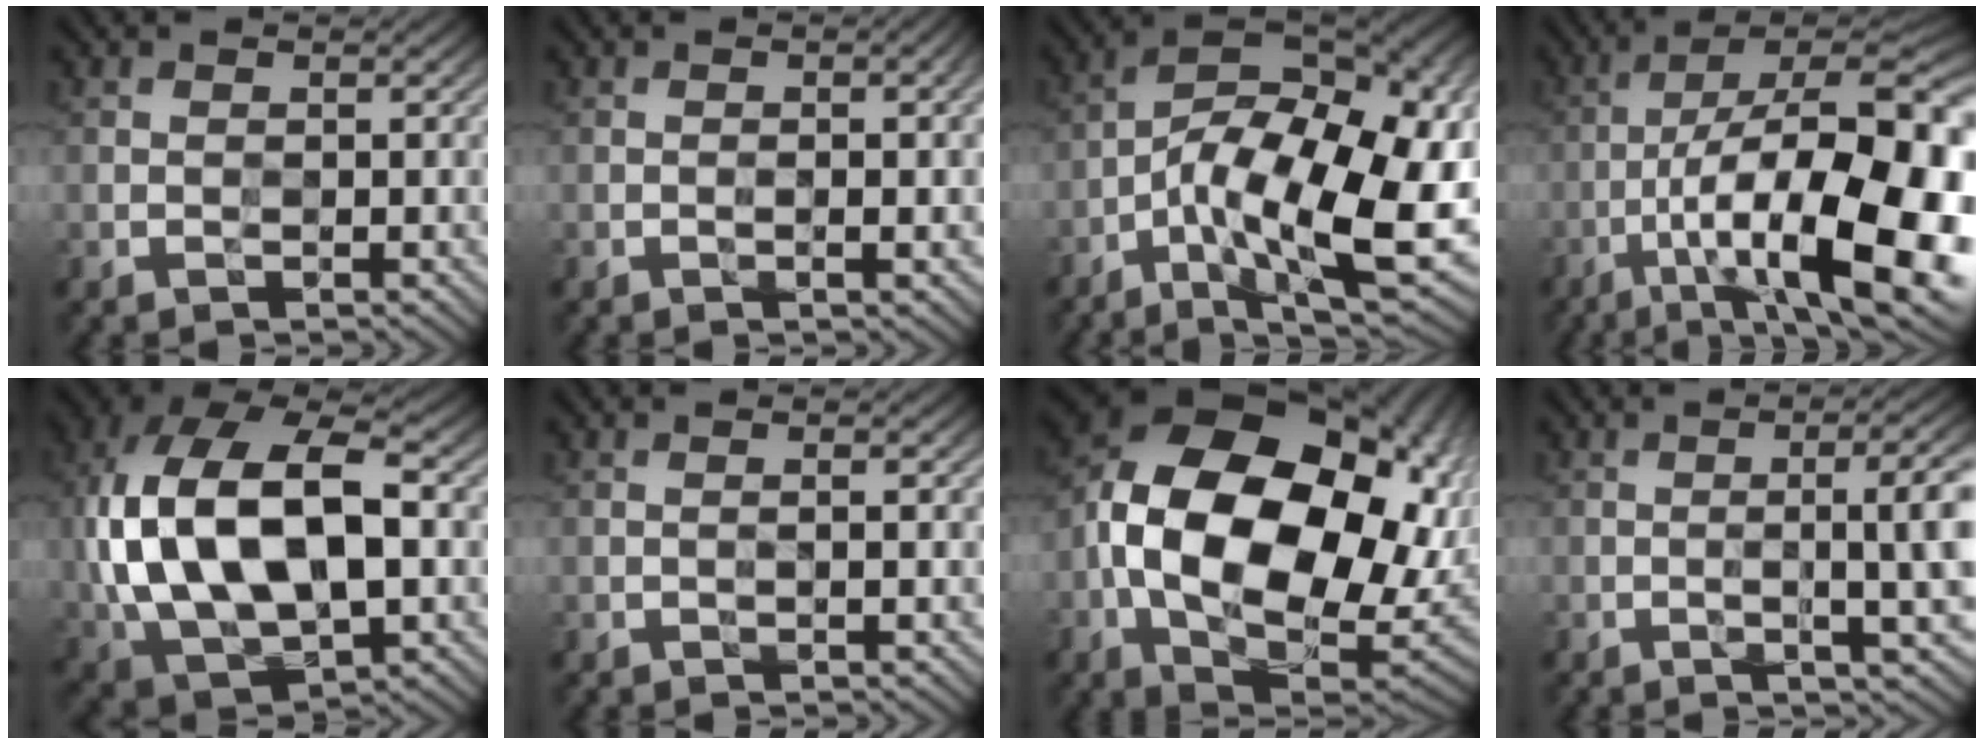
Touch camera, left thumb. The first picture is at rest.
{"total": 3.8, "force": [-0.4, 0.7, 3.7], "torque": [-0.054, 0.003, -0.007]}
{"total": 18.7, "force": [-5.9, 7.3, 16.1], "torque": [-0.256, -0.007, -0.104]}
{"total": 21.0, "force": [-5.5, 6.7, 19.1], "torque": [-0.284, -0.010, -0.084]}
{"total": 19.0, "force": [0.4, 10.9, 15.5], "torque": [-0.330, -0.001, 0.019]}
{"total": 1.1, "force": [-0.1, -0.1, 1.1], "torque": [-0.019, 0.001, -0.003]}
{"total": 22.1, "force": [0.6, 14.6, 16.5], "torque": [-0.328, -0.033, 0.042]}
{"total": 10.4, "force": [0.0, 2.8, 10.0], "torque": [-0.107, 0.018, 0.000]}